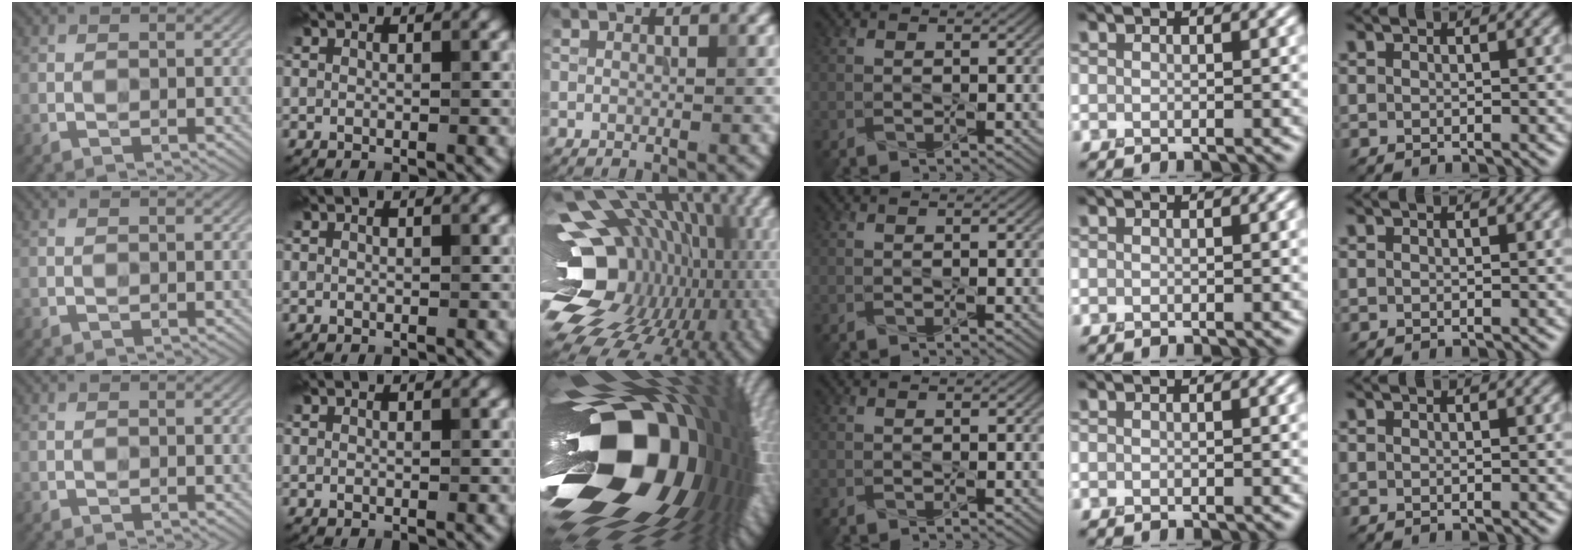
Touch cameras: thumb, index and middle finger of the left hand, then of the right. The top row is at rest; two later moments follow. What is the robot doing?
{"motion": "press", "object": "stapler"}